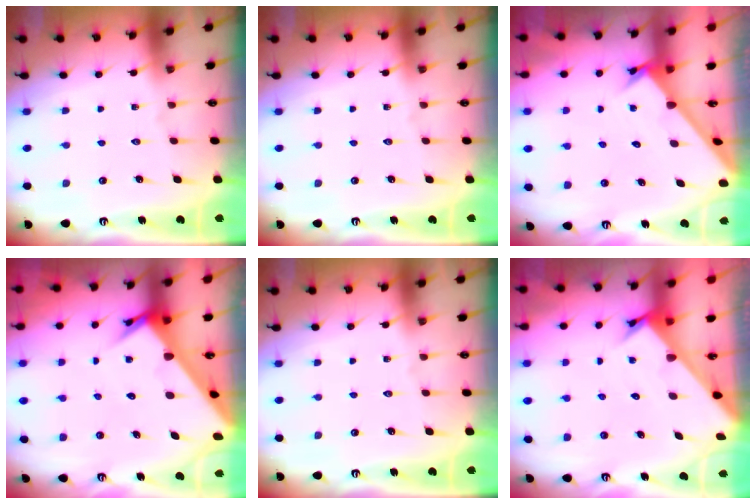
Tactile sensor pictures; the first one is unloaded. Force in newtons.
{"total": 0.0}
{"total": 1.7, "press": 1.7, "slide": 0.1}
{"total": 5.8, "press": 5.8, "slide": 0.5}
{"total": 0.0}
{"total": 2.6, "press": 2.6, "slide": 0.2}